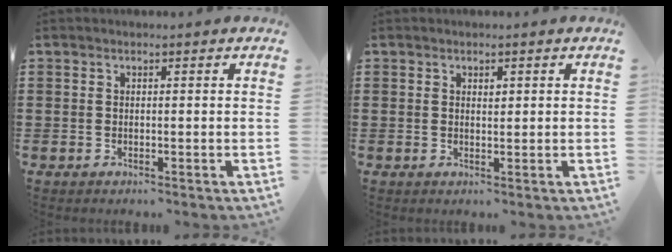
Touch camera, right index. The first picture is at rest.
{"total": 0.9, "force": [0.4, 0.5, 0.7], "torque": [-0.015, 0.003, 0.007]}